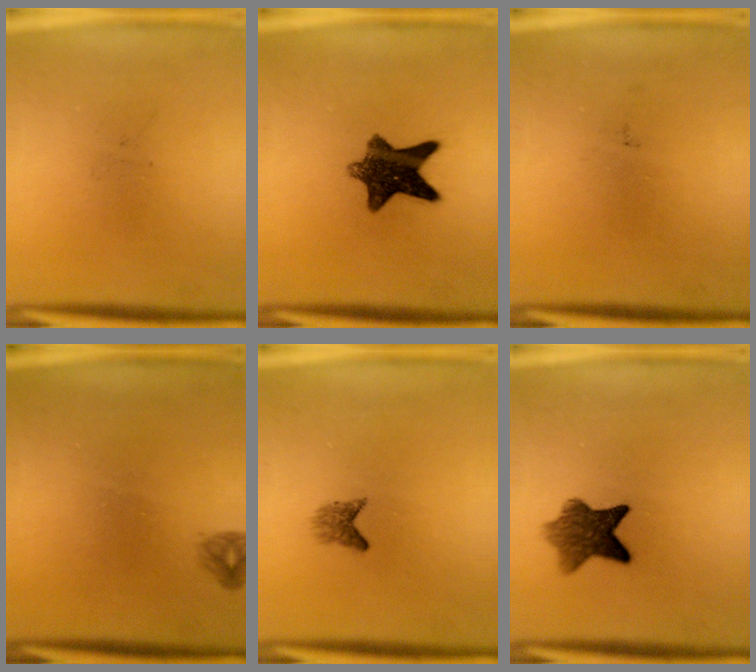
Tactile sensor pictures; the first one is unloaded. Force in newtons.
{"total": 9.8}
{"total": 0.0}
{"total": 0.8}
{"total": 1.8}
{"total": 7.2}